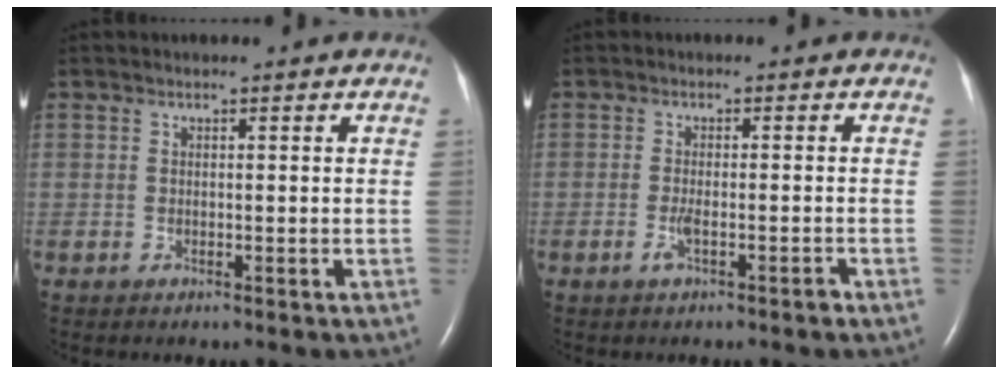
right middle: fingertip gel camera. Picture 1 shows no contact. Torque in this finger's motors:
{"motor_torque": [-0.14, 0.11, 0.01, 0.04]}